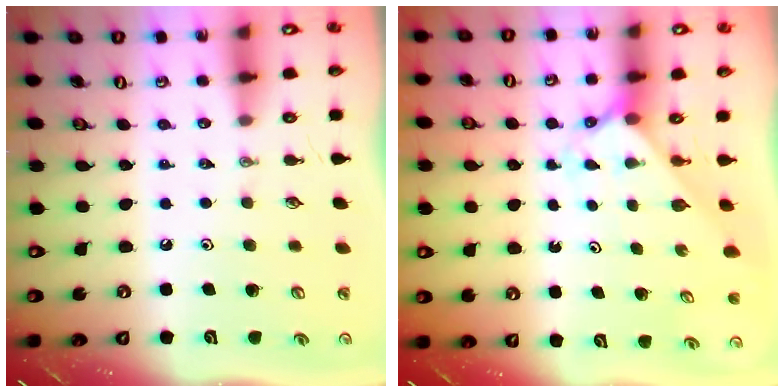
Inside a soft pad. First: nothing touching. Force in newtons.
{"total": 2.5, "press": 2.5, "slide": 0.2}